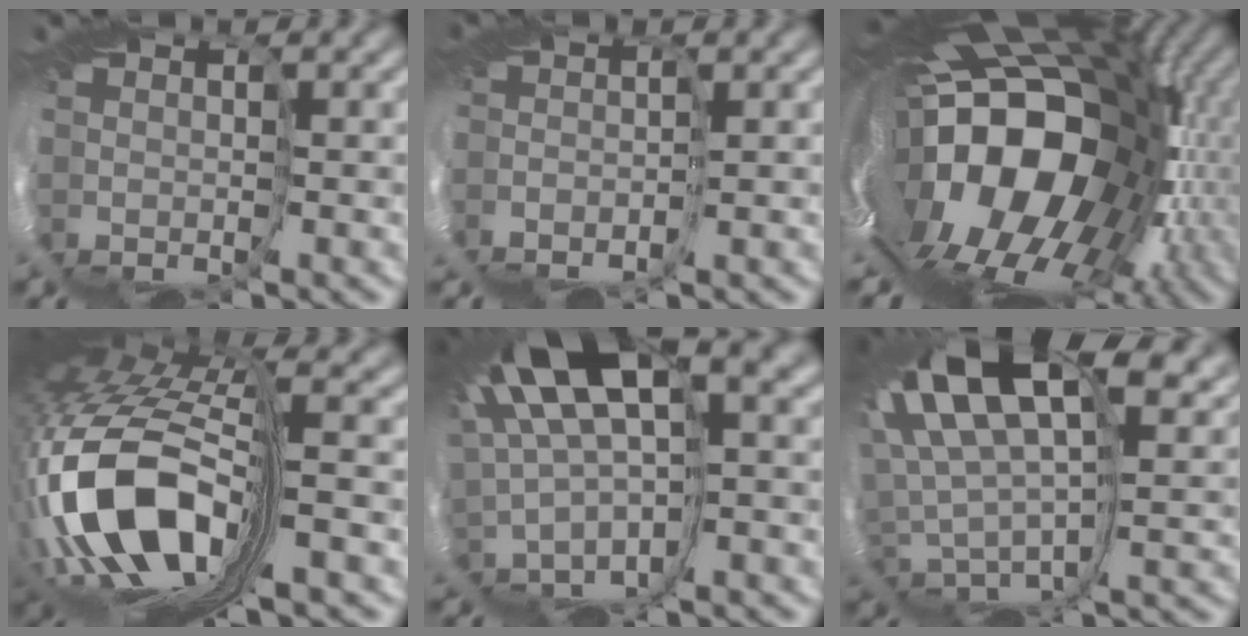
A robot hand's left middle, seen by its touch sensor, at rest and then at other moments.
{"total": 3.1, "force": [-3.0, -1.0, 0.2], "torque": [-0.034, 0.010, -0.048]}
{"total": 16.1, "force": [-1.8, 9.0, 13.2], "torque": [-0.217, -0.025, -0.041]}
{"total": 11.4, "force": [-4.4, 4.1, 9.7], "torque": [-0.259, -0.015, -0.067]}
{"total": 8.9, "force": [3.9, 1.5, 7.8], "torque": [-0.193, 0.014, 0.088]}
{"total": 13.0, "force": [7.0, 4.5, 10.0], "torque": [-0.237, 0.023, 0.138]}